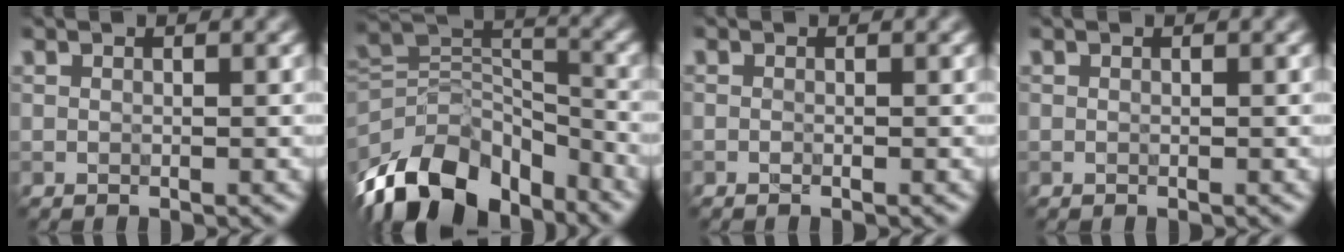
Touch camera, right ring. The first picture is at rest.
{"total": 13.1, "force": [-8.5, 7.3, 6.7], "torque": [-0.133, 0.012, -0.163]}
{"total": 0.0}
{"total": 0.0}